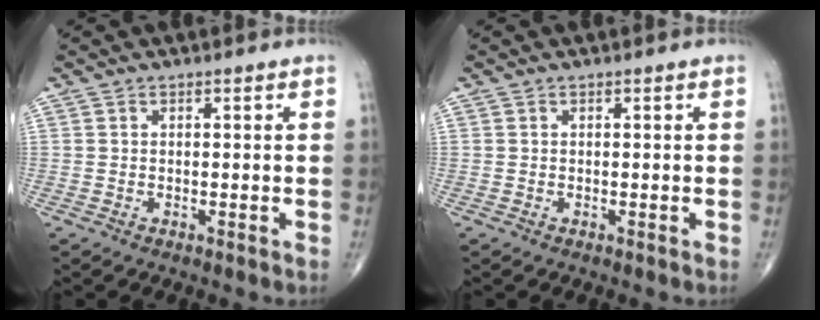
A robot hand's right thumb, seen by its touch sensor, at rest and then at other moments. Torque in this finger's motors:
{"motor_torque": [0.32, -0.44, 0.30, -0.02, -0.05]}